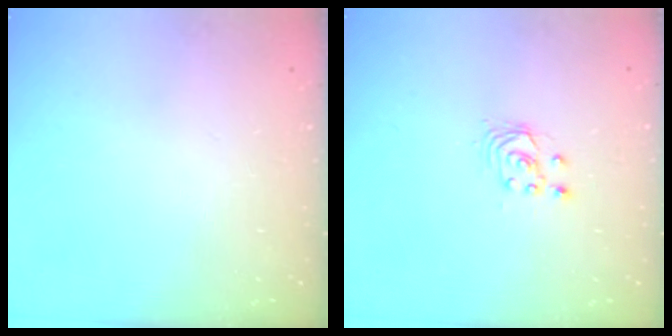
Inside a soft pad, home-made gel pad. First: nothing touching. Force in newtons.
{"total": 2.5, "press": 2.5, "slide": 0.2}